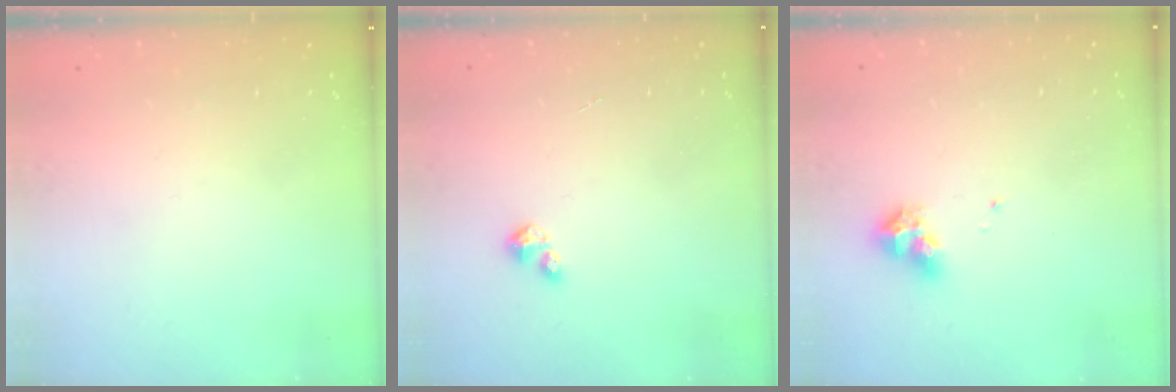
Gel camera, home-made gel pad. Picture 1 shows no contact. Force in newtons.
{"total": 1.7, "press": 1.7, "slide": 0.2}
{"total": 7.0, "press": 6.9, "slide": 1.0}